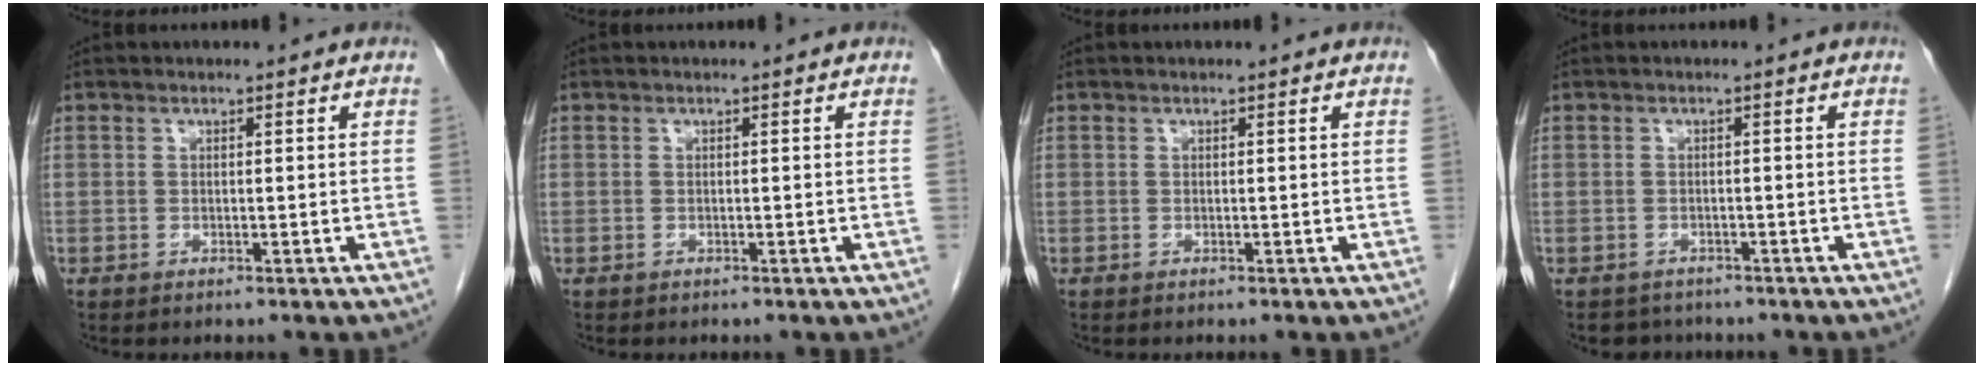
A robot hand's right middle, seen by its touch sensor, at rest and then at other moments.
{"total": 0.0}
{"total": 0.0}
{"total": 2.6, "force": [-2.2, 1.4, -0.2], "torque": [-0.004, 0.001, -0.033]}